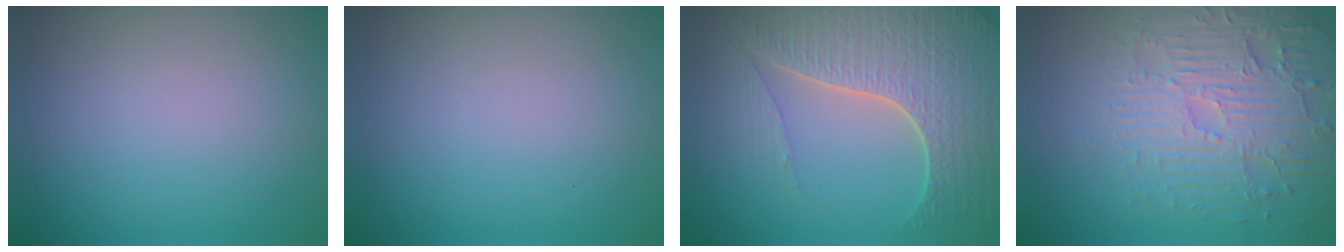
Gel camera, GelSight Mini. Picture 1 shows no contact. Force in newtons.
{"total": 0.0}
{"total": 7.4, "press": 5.5, "slide": 5.0}
{"total": 4.6, "press": 4.2, "slide": 1.9}